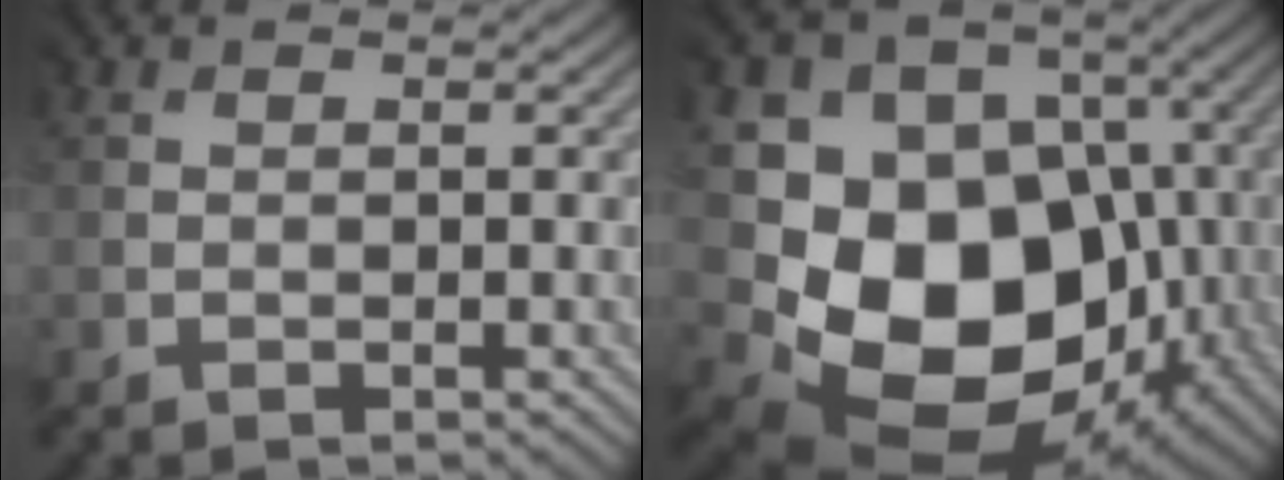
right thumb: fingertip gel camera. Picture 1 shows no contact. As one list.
[{"total": 15.2, "force": [-2.7, 12.4, 8.3], "torque": [-0.145, -0.046, -0.035]}]